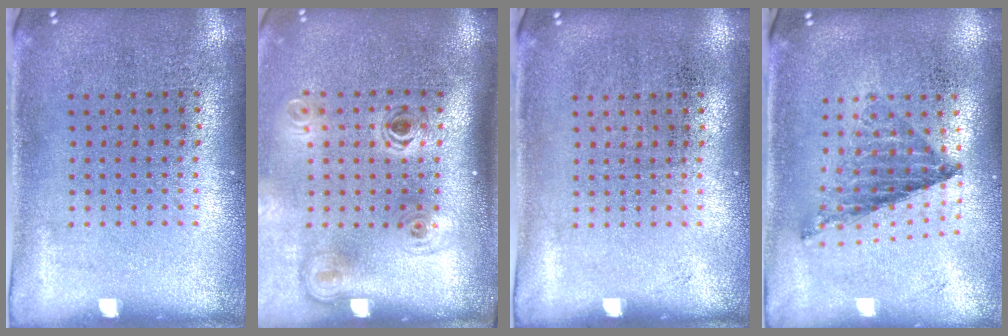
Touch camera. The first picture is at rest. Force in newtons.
{"total": 2.1, "press": 1.4, "slide": 1.6}
{"total": 0.0}
{"total": 0.8, "press": 0.8, "slide": 0.1}